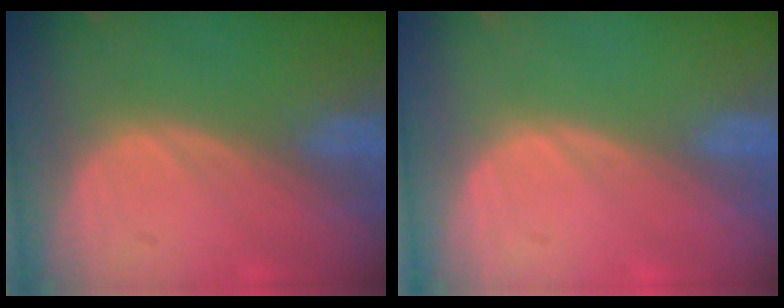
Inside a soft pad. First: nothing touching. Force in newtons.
{"total": 0.0}